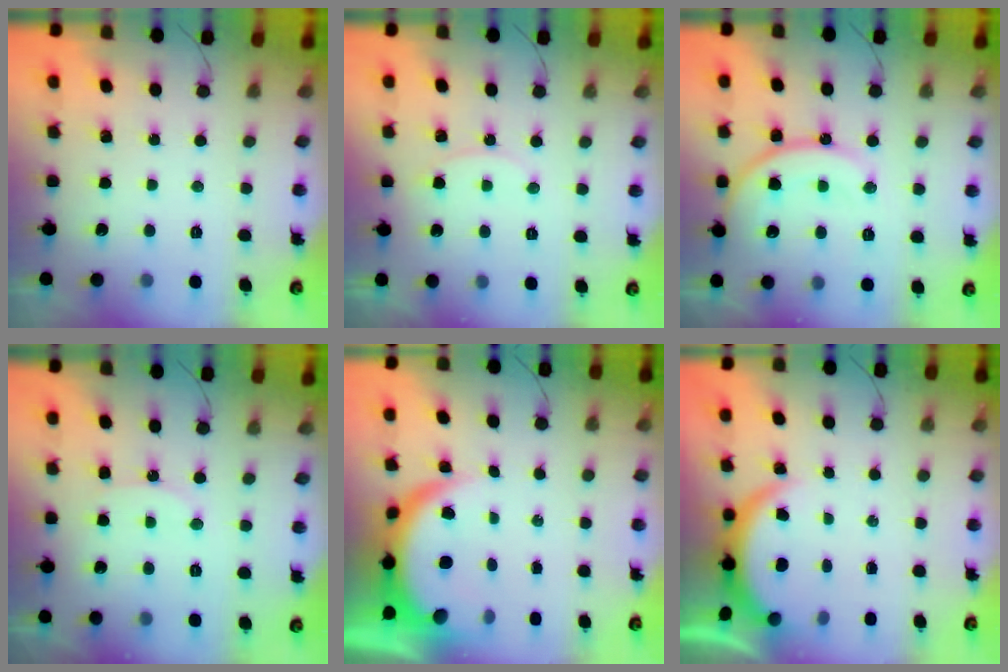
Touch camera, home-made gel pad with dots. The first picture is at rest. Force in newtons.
{"total": 5.1, "press": 5.1, "slide": 0.7}
{"total": 15.4, "press": 15.2, "slide": 1.8}
{"total": 7.5, "press": 7.4, "slide": 0.7}
{"total": 7.3, "press": 7.2, "slide": 1.0}
{"total": 3.9, "press": 3.9, "slide": 0.2}